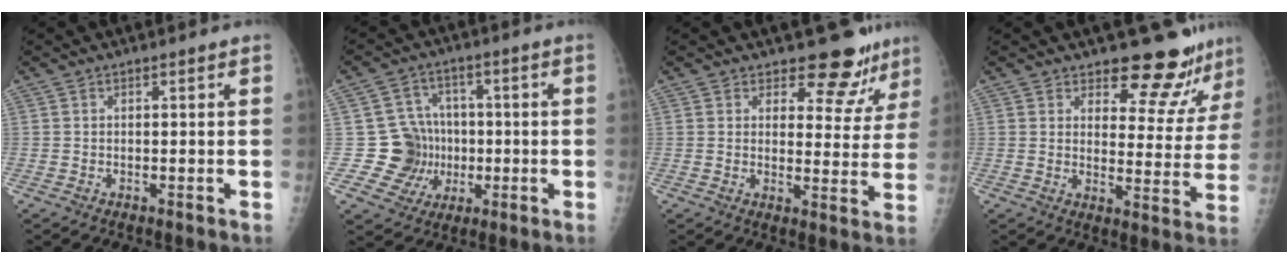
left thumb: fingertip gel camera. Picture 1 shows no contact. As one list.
[{"total": 9.6, "force": [-0.8, 9.3, 2.0], "torque": [0.022, 0.022, -0.009]}, {"total": 9.3, "force": [8.2, 4.0, 1.8], "torque": [0.018, -0.064, 0.089]}, {"total": 11.8, "force": [10.7, 3.9, 3.1], "torque": [0.002, -0.092, 0.129]}]